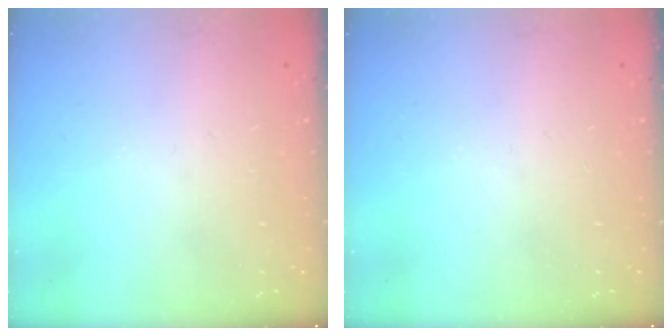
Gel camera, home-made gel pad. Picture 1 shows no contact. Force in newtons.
{"total": 0.0}